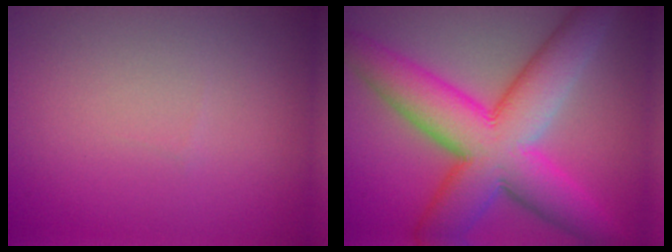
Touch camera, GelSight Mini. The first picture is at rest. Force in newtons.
{"total": 11.8, "press": 11.8, "slide": 0.0}